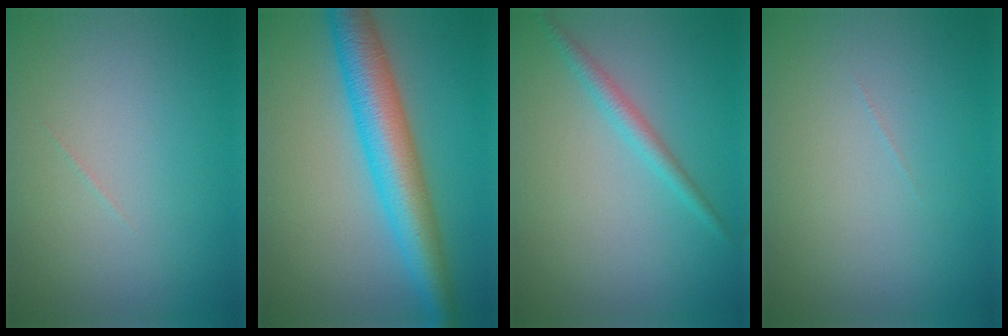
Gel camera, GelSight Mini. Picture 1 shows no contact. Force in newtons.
{"total": 7.4, "press": 7.4, "slide": 0.0}
{"total": 1.8, "press": 1.8, "slide": 0.1}
{"total": 0.0}